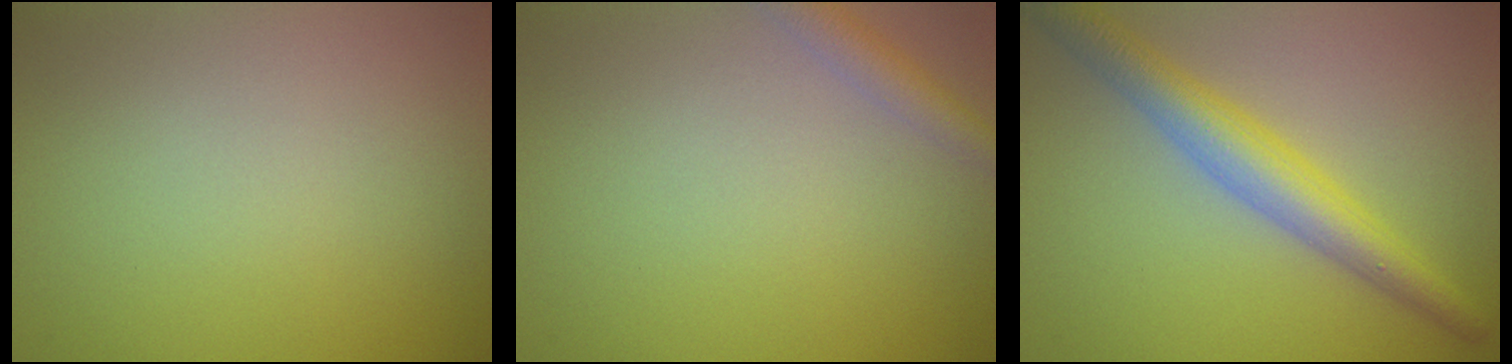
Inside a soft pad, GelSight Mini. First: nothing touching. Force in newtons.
{"total": 2.1, "press": 2.1, "slide": 0.1}
{"total": 4.9, "press": 4.9, "slide": 0.3}